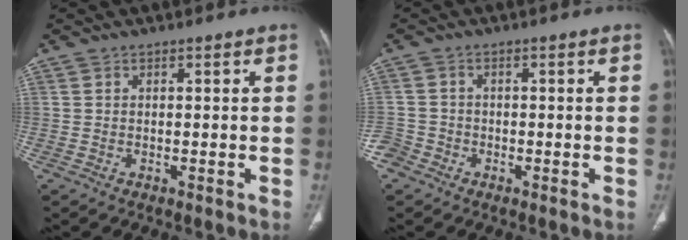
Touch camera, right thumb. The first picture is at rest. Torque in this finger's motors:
{"motor_torque": [0.10, 0.02, -0.15, 0.10, 0.02]}